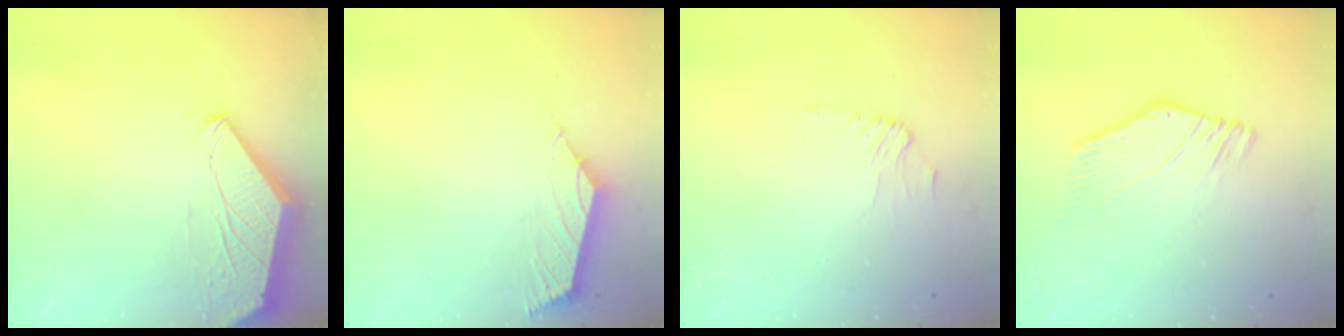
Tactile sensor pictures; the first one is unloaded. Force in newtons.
{"total": 3.0, "press": 2.9, "slide": 0.8}
{"total": 0.5, "press": 0.3, "slide": 0.4}
{"total": 1.0, "press": 0.4, "slide": 0.9}